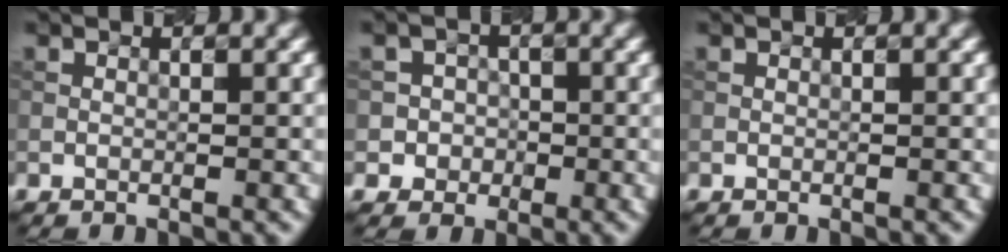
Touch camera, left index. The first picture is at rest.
{"total": 3.2, "force": [-0.9, 3.1, 0.0], "torque": [0.031, 0.010, -0.030]}
{"total": 0.0}